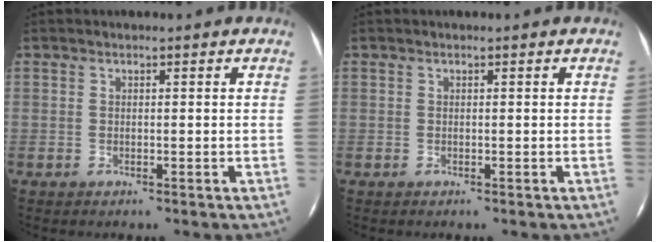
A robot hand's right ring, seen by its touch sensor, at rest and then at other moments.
{"total": 0.0}